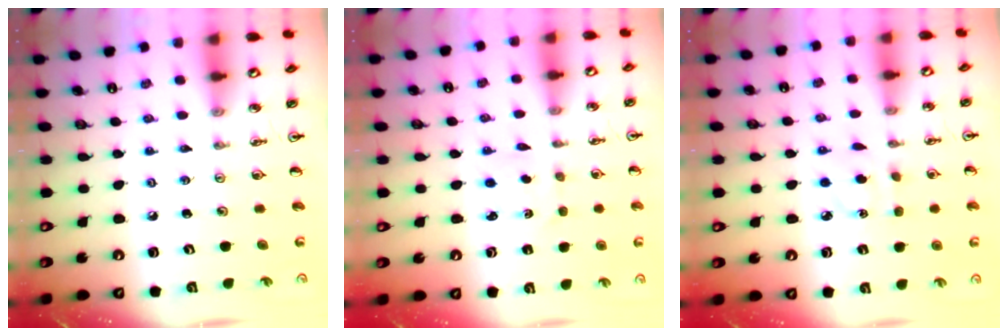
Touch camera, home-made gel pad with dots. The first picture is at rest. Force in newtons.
{"total": 1.4, "press": 1.3, "slide": 0.4}
{"total": 4.4, "press": 4.3, "slide": 0.6}